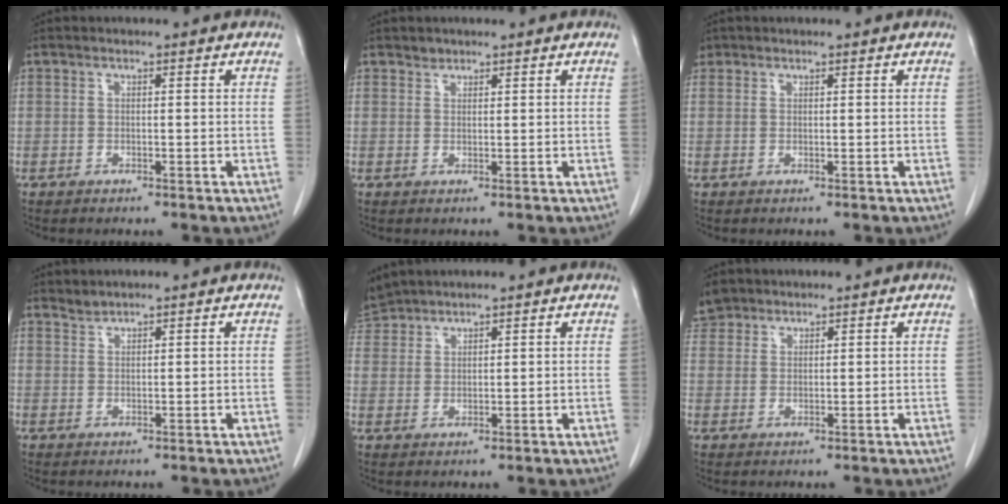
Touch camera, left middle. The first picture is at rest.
{"total": 1.0, "force": [0.9, 0.4, -0.1], "torque": [0.006, -0.003, 0.012]}
{"total": 1.2, "force": [0.8, 0.9, 0.0], "torque": [0.005, 0.008, 0.012]}
{"total": 1.2, "force": [1.2, -0.1, -0.2], "torque": [-0.002, -0.002, 0.026]}
{"total": 4.5, "force": [4.5, 0.9, 0.0], "torque": [-0.008, 0.019, 0.091]}
{"total": 3.8, "force": [3.1, 2.2, 0.1], "torque": [-0.002, 0.008, 0.060]}